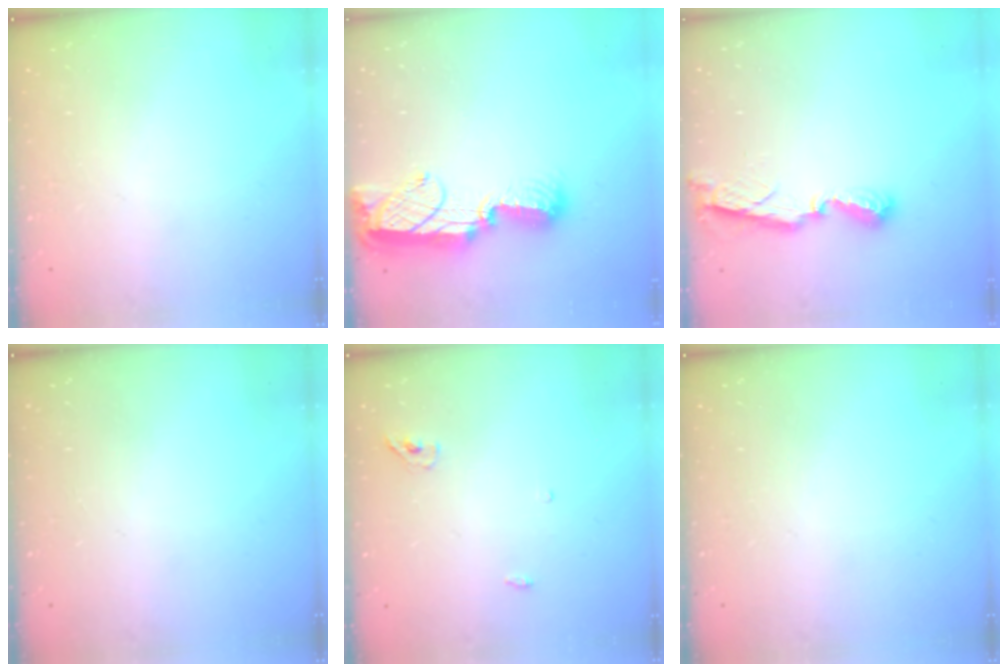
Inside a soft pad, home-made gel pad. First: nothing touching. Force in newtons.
{"total": 12.4, "press": 12.3, "slide": 1.2}
{"total": 7.8, "press": 7.8, "slide": 0.5}
{"total": 0.0}
{"total": 3.7, "press": 3.5, "slide": 1.1}
{"total": 0.0}